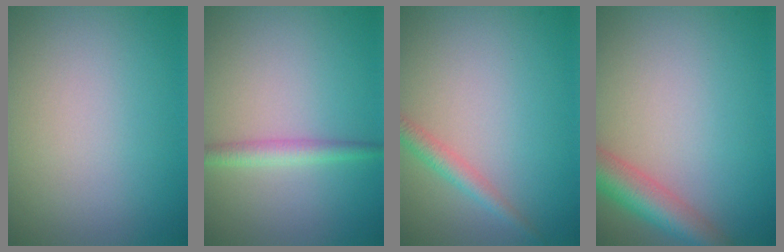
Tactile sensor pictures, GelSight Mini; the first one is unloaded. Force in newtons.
{"total": 1.9, "press": 1.9, "slide": 0.0}
{"total": 1.9, "press": 1.9, "slide": 0.0}
{"total": 4.6, "press": 4.6, "slide": 0.2}